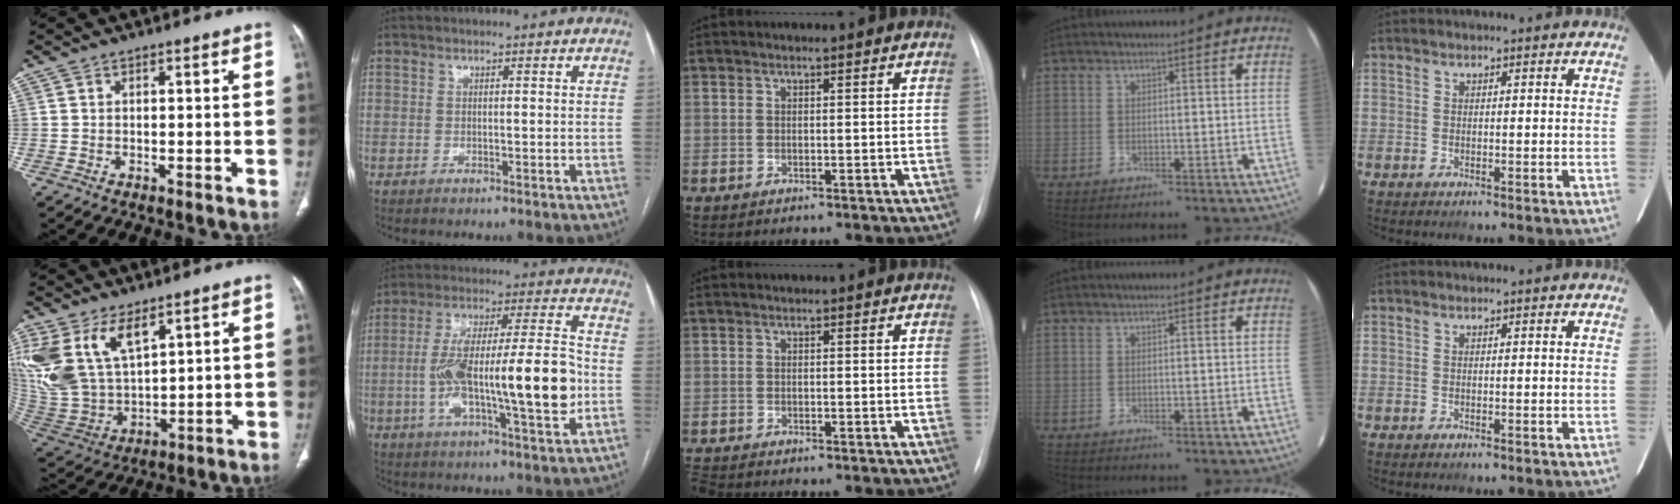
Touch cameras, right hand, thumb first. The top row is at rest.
{"thumb": {"total": 18.6, "force": [9.0, 10.2, 12.6], "torque": [-0.269, -0.027, 0.195]}, "index": {"total": 20.0, "force": [-2.9, 3.2, 19.6], "torque": [-0.332, 0.019, -0.041]}, "middle": {"total": 1.0, "force": [-0.9, -0.2, 0.2], "torque": [-0.008, -0.005, -0.018]}}